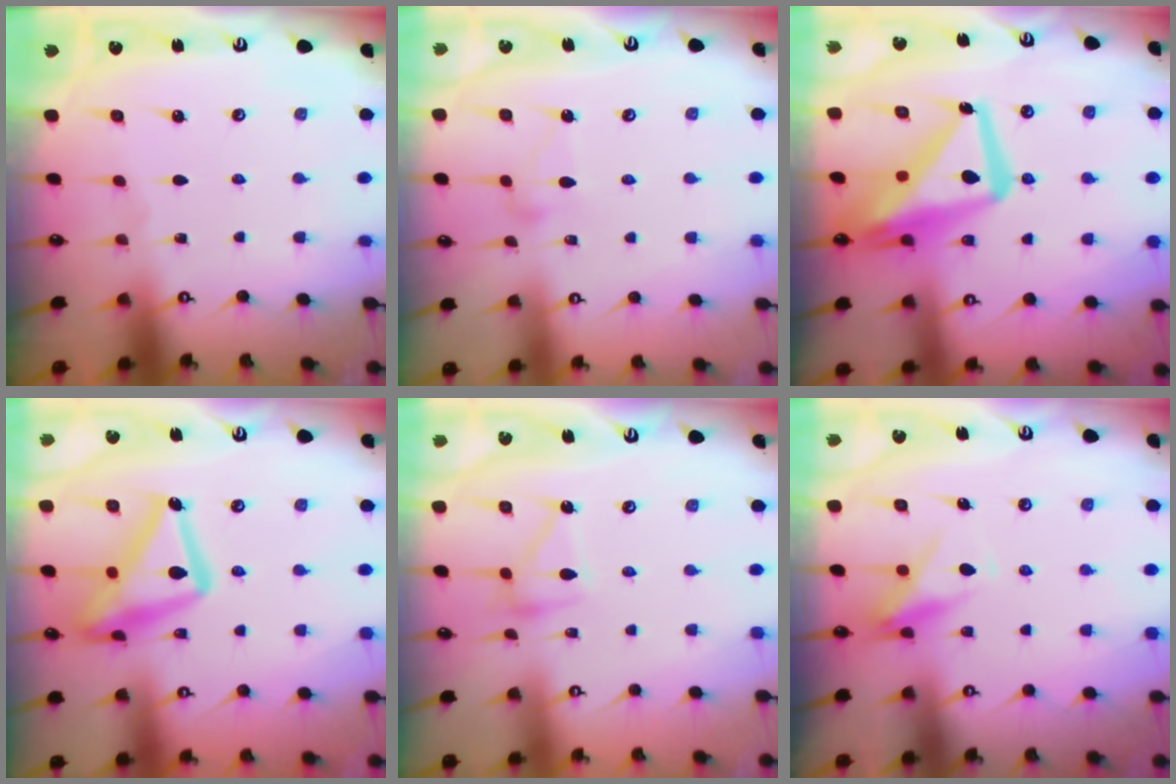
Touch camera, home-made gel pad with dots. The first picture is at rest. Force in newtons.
{"total": 9.1, "press": 9.1, "slide": 0.1}
{"total": 16.9, "press": 16.8, "slide": 1.8}
{"total": 20.7, "press": 20.7, "slide": 1.4}
{"total": 12.2, "press": 12.2, "slide": 0.4}
{"total": 8.1, "press": 8.0, "slide": 0.9}